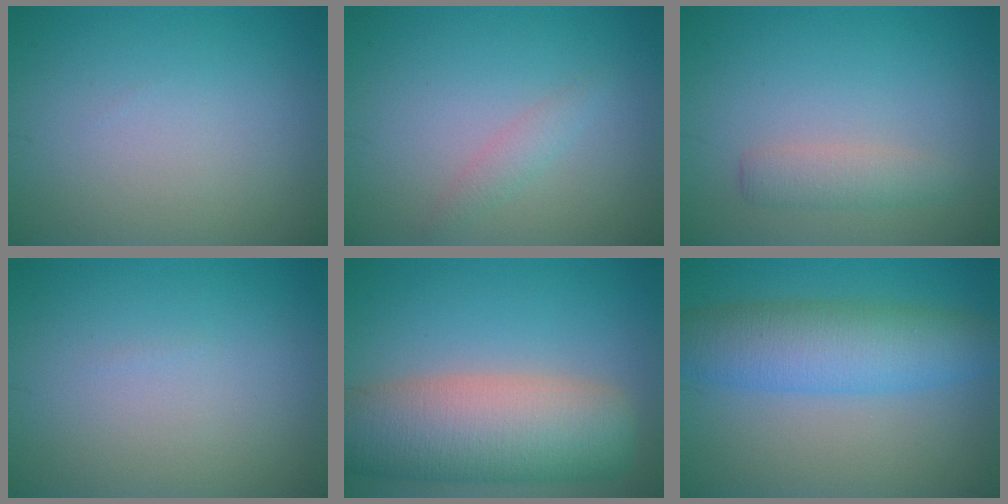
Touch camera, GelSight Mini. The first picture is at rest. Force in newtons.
{"total": 1.3, "press": 1.3, "slide": 0.1}
{"total": 2.0, "press": 2.0, "slide": 0.2}
{"total": 0.0}
{"total": 10.5, "press": 10.4, "slide": 0.5}
{"total": 6.8, "press": 6.8, "slide": 0.1}